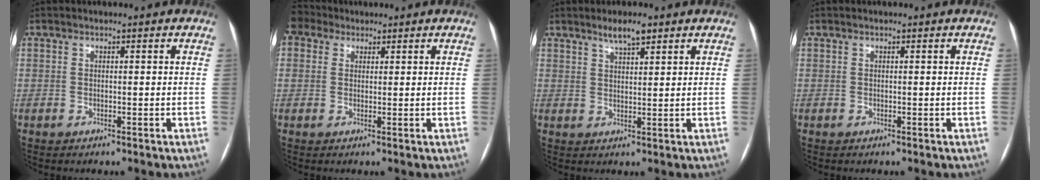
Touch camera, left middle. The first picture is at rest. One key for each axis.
{"total": 3.2, "fx": 2.6, "fy": 1.8, "fz": 0.3, "tx": -0.018, "ty": 0.020, "tz": 0.056}
{"total": 3.6, "fx": 2.7, "fy": 0.7, "fz": 2.3, "tx": -0.041, "ty": 0.004, "tz": 0.047}
{"total": 0.0}